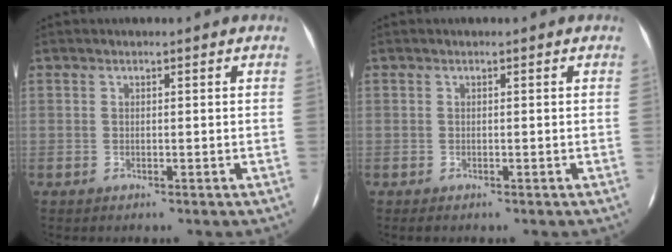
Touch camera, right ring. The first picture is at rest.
{"total": 0.0}